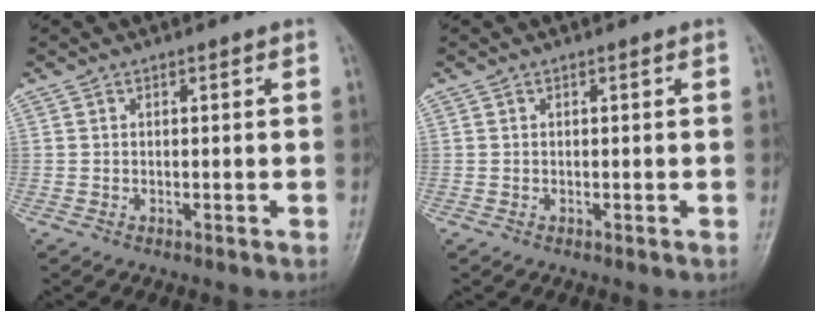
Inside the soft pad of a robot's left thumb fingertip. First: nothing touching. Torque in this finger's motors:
{"motor_torque": [0.00, 0.00, 0.05, -0.05, 0.00]}